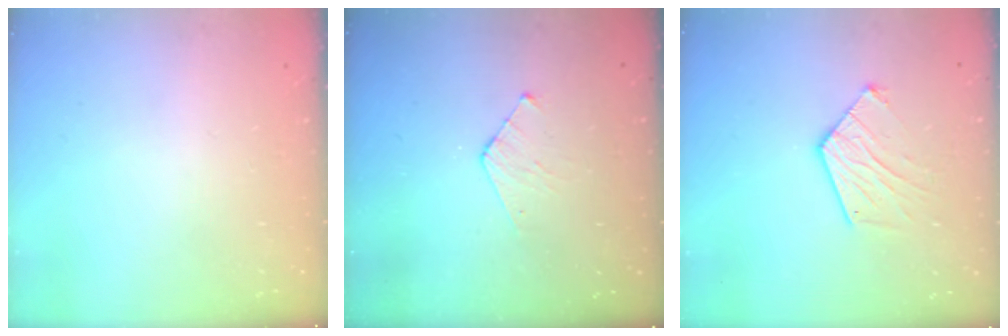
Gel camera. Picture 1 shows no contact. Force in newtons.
{"total": 4.4, "press": 4.4, "slide": 0.4}
{"total": 10.5, "press": 10.4, "slide": 0.5}